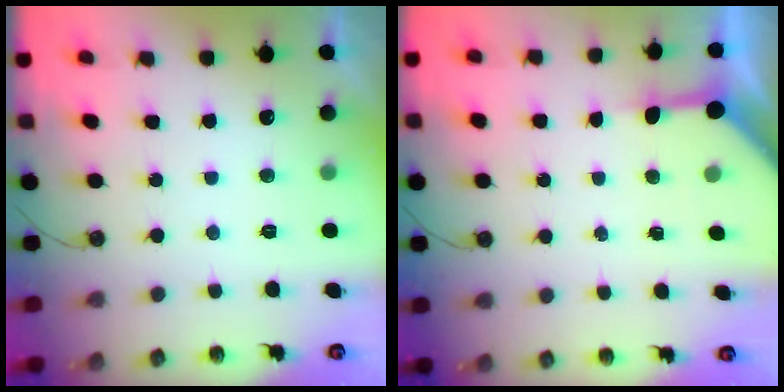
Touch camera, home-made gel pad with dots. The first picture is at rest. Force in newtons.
{"total": 5.0, "press": 5.0, "slide": 0.2}